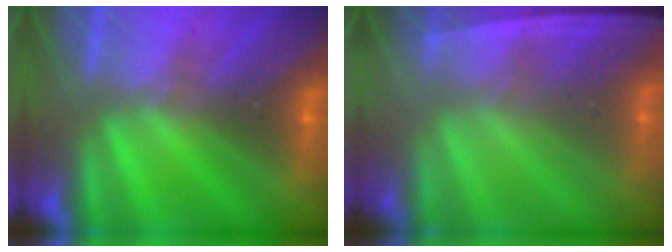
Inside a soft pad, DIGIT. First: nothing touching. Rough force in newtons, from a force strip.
{"total": 1.3}